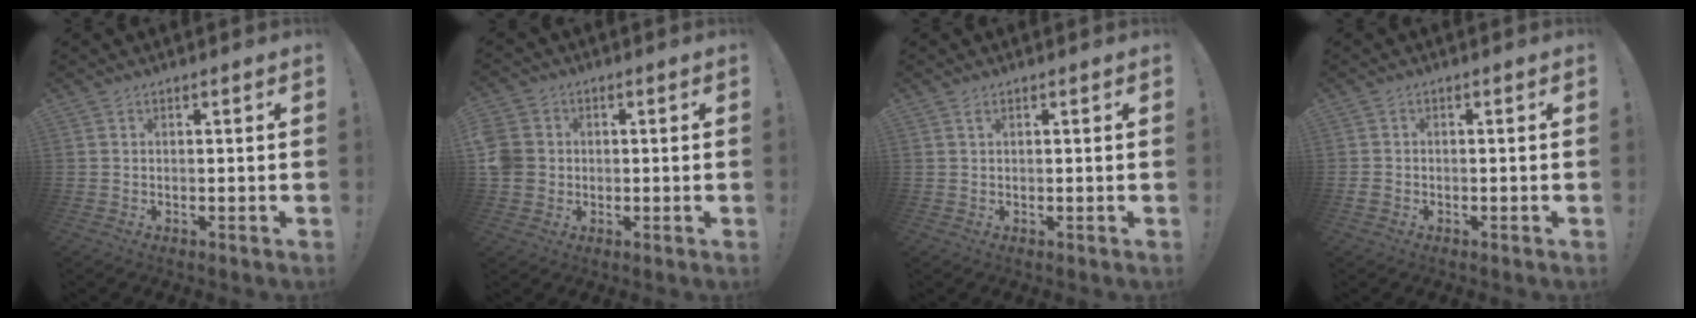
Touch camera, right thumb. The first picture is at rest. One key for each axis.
{"total": 6.8, "fx": 0.1, "fy": 6.2, "fz": 2.8, "tx": -0.072, "ty": 0.008, "tz": 0.006}
{"total": 0.8, "fx": 0.5, "fy": 0.3, "fz": 0.6, "tx": -0.006, "ty": -0.002, "tz": 0.007}
{"total": 1.5, "fx": -0.7, "fy": 1.2, "fz": 0.7, "tx": -0.009, "ty": 0.004, "tz": -0.011}